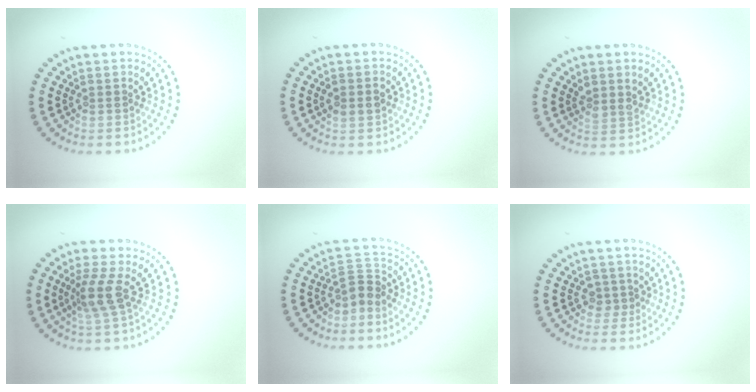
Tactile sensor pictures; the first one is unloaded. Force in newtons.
{"total": 1.6, "press": 1.6, "slide": 0.1}
{"total": 1.7, "press": 1.5, "slide": 0.8}
{"total": 2.7, "press": 2.0, "slide": 1.8}
{"total": 2.2, "press": 1.5, "slide": 1.6}
{"total": 1.3, "press": 1.0, "slide": 0.9}